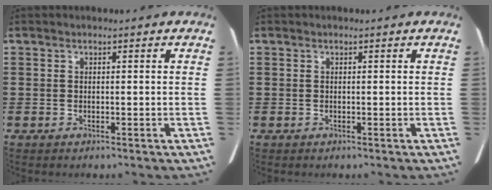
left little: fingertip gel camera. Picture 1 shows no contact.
{"total": 0.0}